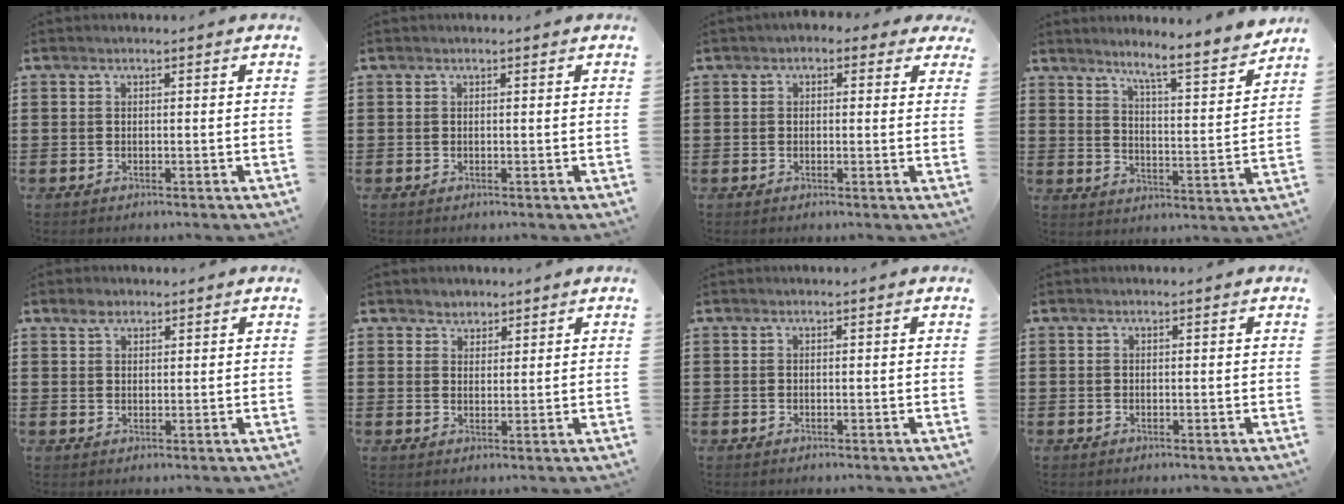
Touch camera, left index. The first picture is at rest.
{"total": 0.0}
{"total": 1.7, "force": [0.7, 1.2, 0.9], "torque": [-0.015, 0.006, 0.008]}
{"total": 5.8, "force": [5.2, -0.7, 2.5], "torque": [-0.065, -0.047, 0.079]}
{"total": 2.2, "force": [1.6, 1.2, 0.9], "torque": [-0.013, 0.002, 0.029]}
{"total": 2.0, "force": [1.6, 1.2, -0.3], "torque": [-0.003, 0.007, 0.031]}
{"total": 0.0}
{"total": 0.0}